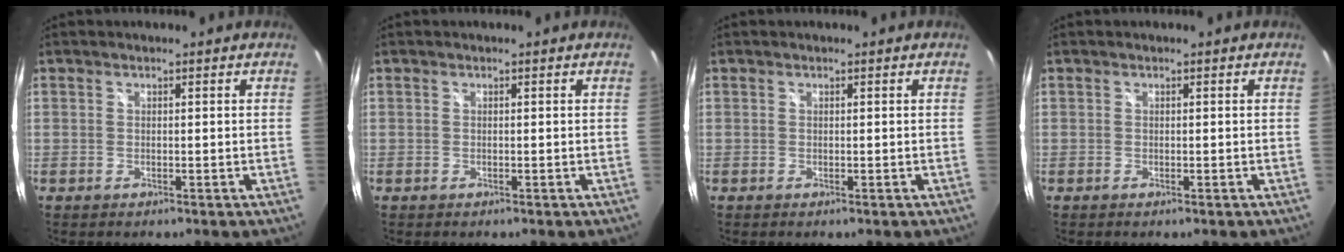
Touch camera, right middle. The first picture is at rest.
{"total": 0.0}
{"total": 0.0}
{"total": 0.0}